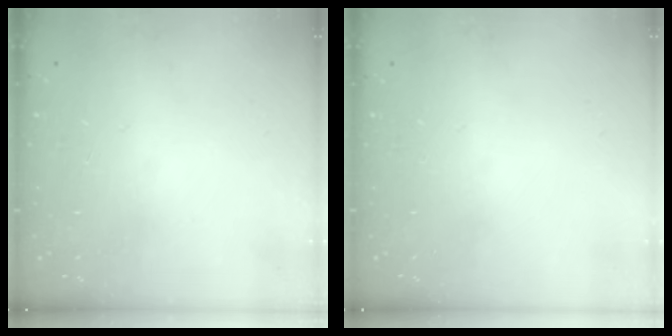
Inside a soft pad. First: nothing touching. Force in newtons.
{"total": 0.0}